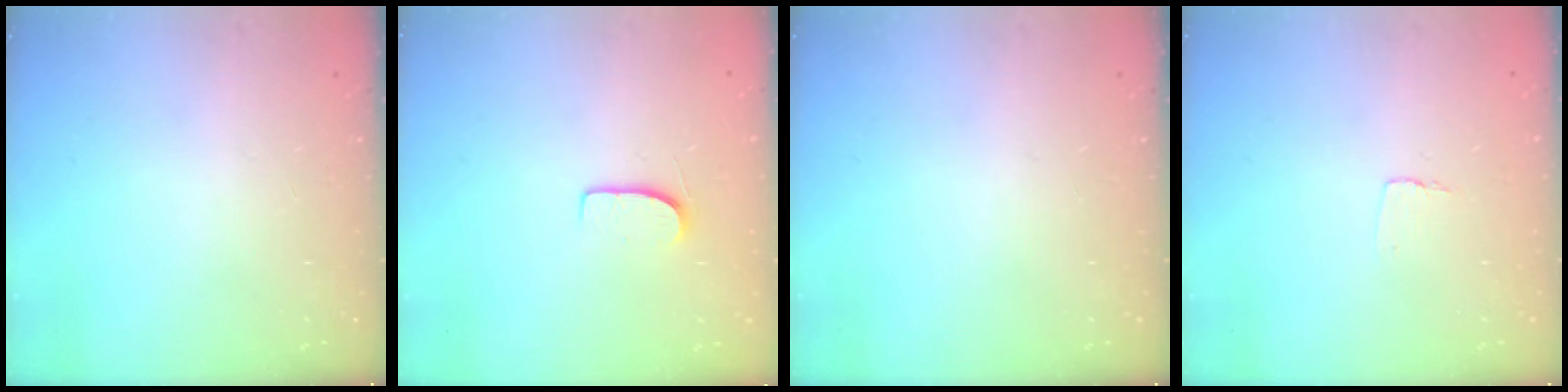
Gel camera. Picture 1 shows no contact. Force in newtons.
{"total": 7.1, "press": 7.1, "slide": 0.6}
{"total": 0.0}
{"total": 3.1, "press": 3.1, "slide": 0.3}